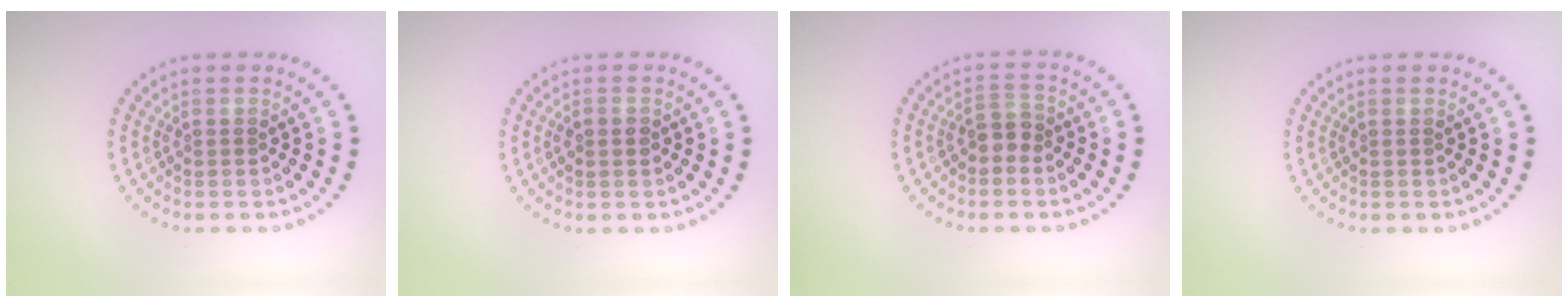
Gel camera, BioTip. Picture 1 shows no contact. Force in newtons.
{"total": 1.0, "press": 1.0, "slide": 0.3}
{"total": 1.8, "press": 1.5, "slide": 1.0}
{"total": 0.0}